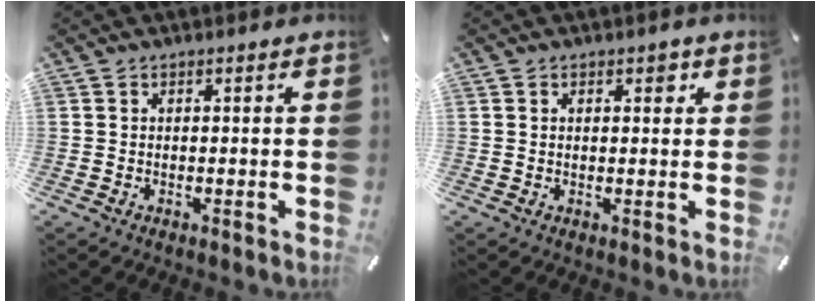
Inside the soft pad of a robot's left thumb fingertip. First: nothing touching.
{"total": 2.0, "force": [0.6, 1.2, 1.5], "torque": [-0.015, 0.001, 0.006]}